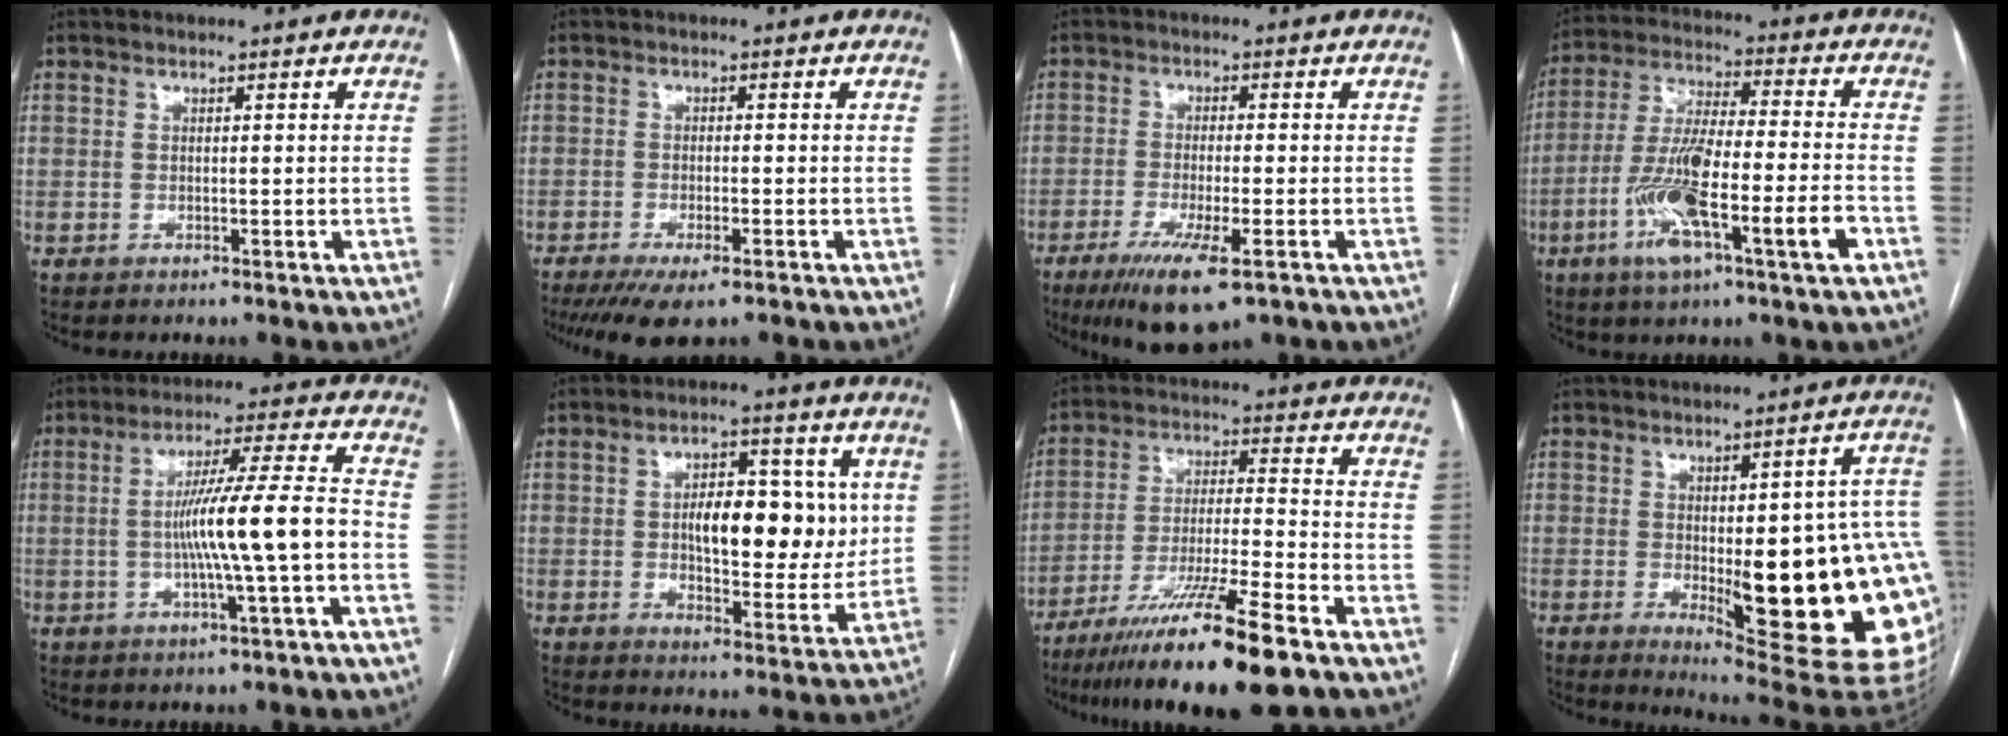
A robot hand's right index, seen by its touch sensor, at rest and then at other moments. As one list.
[{"total": 7.6, "force": [-5.4, 1.6, 5.0], "torque": [-0.076, -0.016, -0.085]}, {"total": 9.9, "force": [-5.7, 1.6, 7.9], "torque": [-0.139, -0.027, -0.091]}, {"total": 15.4, "force": [-5.8, 1.5, 14.2], "torque": [-0.275, -0.002, -0.102]}, {"total": 11.4, "force": [-2.0, -0.8, 11.2], "torque": [-0.193, 0.012, -0.035]}, {"total": 12.4, "force": [1.8, 5.6, 11.0], "torque": [-0.157, 0.013, 0.033]}, {"total": 16.6, "force": [-11.4, 0.0, 12.0], "torque": [-0.210, -0.041, -0.197]}, {"total": 23.3, "force": [-3.4, 5.2, 22.5], "torque": [-0.187, 0.002, -0.022]}]